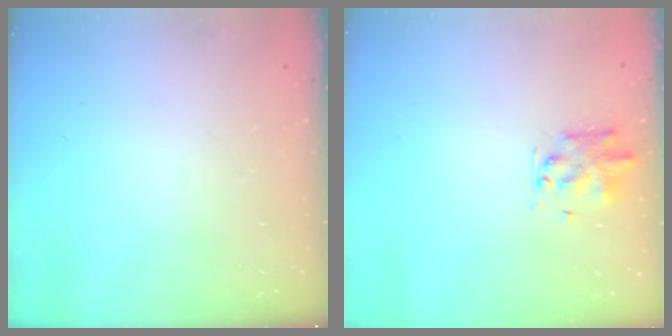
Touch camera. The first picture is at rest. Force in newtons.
{"total": 1.4, "press": 1.1, "slide": 0.8}